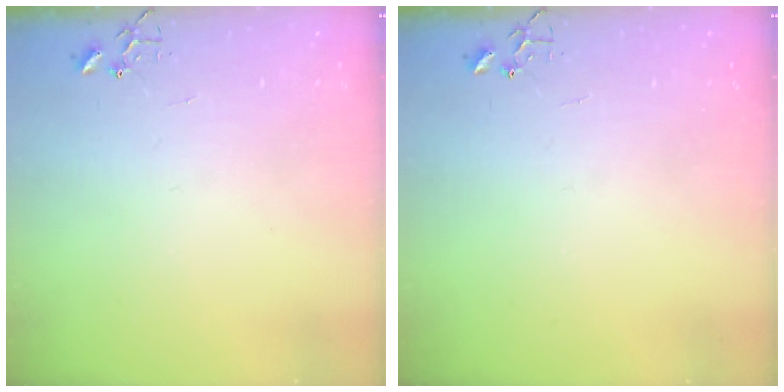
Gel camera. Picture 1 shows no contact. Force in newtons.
{"total": 0.0}